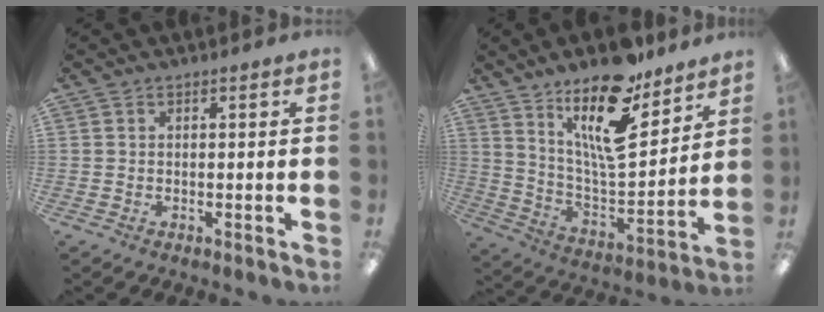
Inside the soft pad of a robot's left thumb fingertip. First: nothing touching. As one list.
[{"total": 18.9, "force": [13.1, 6.2, 12.2], "torque": [-0.209, -0.086, 0.222]}]